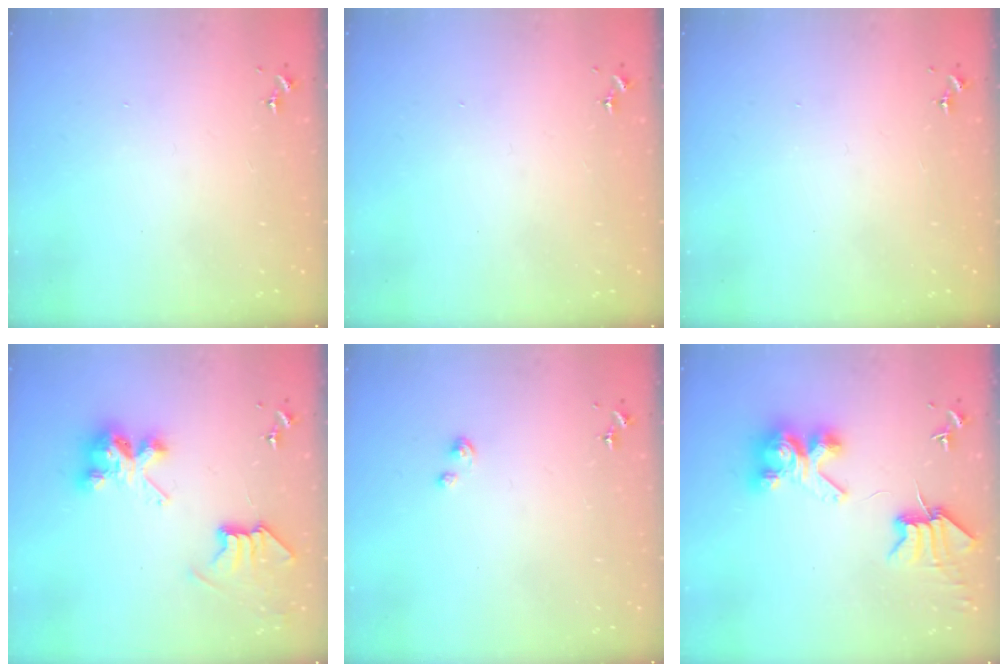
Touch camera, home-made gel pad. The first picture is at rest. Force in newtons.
{"total": 0.0}
{"total": 0.0}
{"total": 8.5, "press": 8.5, "slide": 0.1}
{"total": 2.8, "press": 2.8, "slide": 0.3}
{"total": 9.1, "press": 9.1, "slide": 1.2}